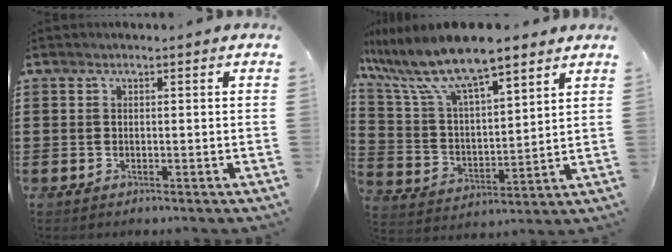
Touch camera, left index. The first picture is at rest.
{"total": 10.1, "force": [8.3, 1.9, 5.4], "torque": [-0.138, -0.038, 0.141]}